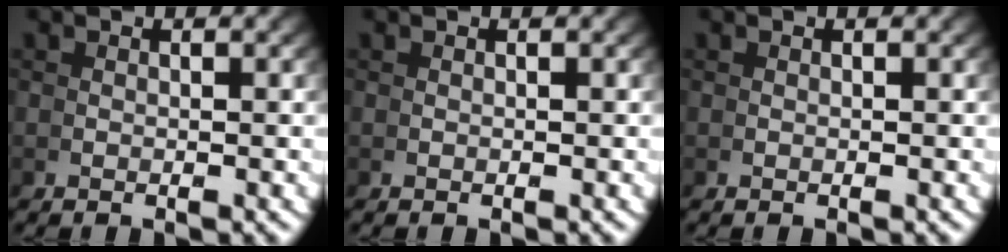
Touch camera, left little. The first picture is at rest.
{"total": 0.0}
{"total": 0.0}